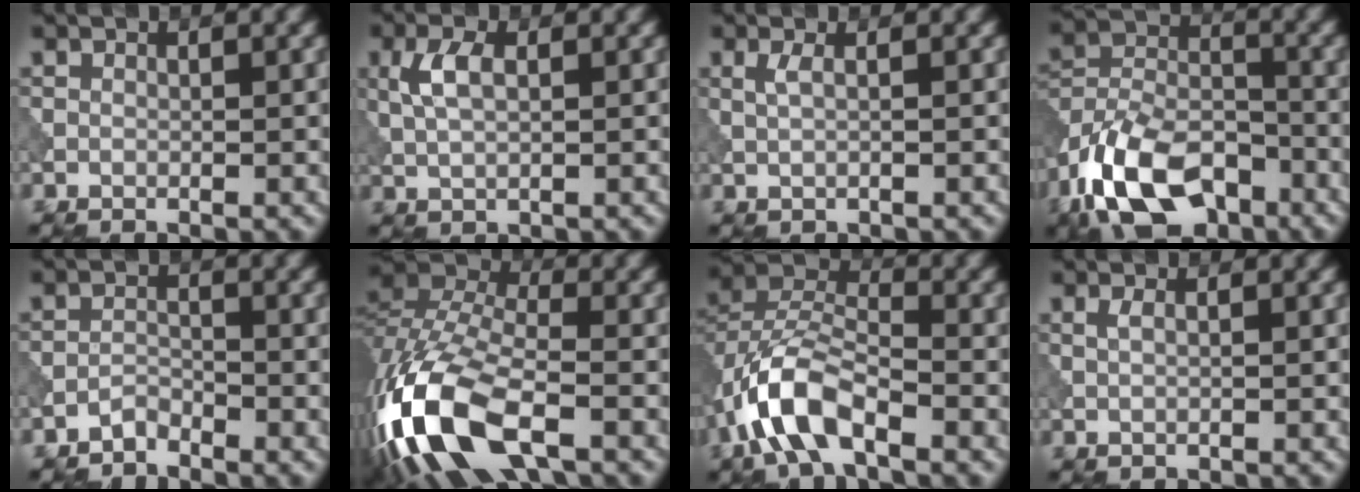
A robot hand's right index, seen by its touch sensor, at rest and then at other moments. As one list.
[{"total": 3.1, "force": [0.6, 1.5, 2.6], "torque": [-0.062, 0.006, 0.013]}, {"total": 1.4, "force": [0.3, 0.4, 1.3], "torque": [-0.025, 0.003, 0.005]}, {"total": 11.4, "force": [-7.2, 5.7, 6.7], "torque": [-0.132, 0.000, -0.140]}, {"total": 1.5, "force": [-1.4, 0.3, 0.2], "torque": [-0.005, 0.007, -0.030]}, {"total": 14.2, "force": [-6.8, 6.6, 10.6], "torque": [-0.242, -0.015, -0.137]}, {"total": 7.4, "force": [-3.8, 3.2, 5.5], "torque": [-0.109, 0.009, -0.083]}, {"total": 1.0, "force": [0.3, 0.3, 0.9], "torque": [-0.018, 0.002, 0.004]}]